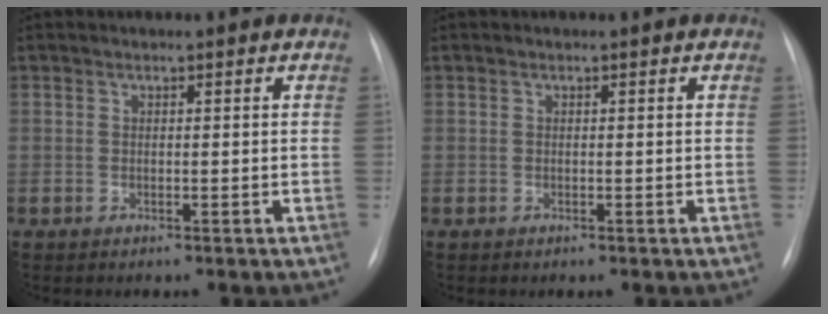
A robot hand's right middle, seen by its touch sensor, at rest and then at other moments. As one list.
[{"total": 0.0}]